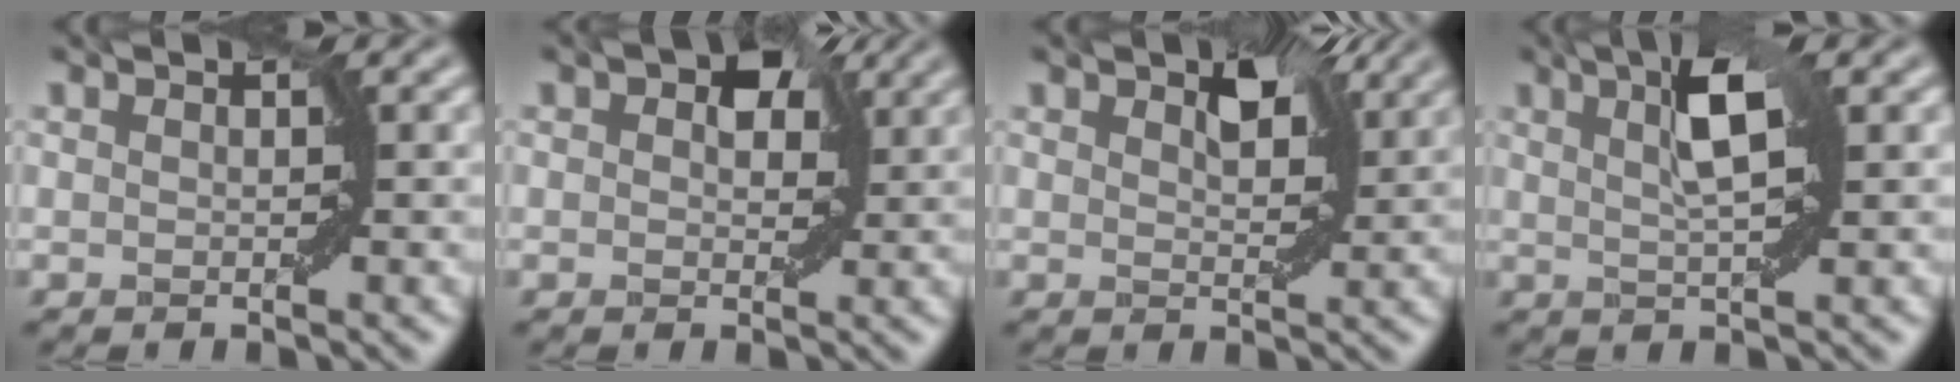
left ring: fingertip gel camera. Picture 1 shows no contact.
{"total": 3.3, "force": [1.3, 2.1, 2.3], "torque": [-0.030, 0.005, 0.015]}
{"total": 3.6, "force": [2.2, 1.5, 2.5], "torque": [-0.041, 0.003, 0.034]}
{"total": 3.9, "force": [1.5, 0.8, 3.6], "torque": [-0.065, 0.006, 0.026]}